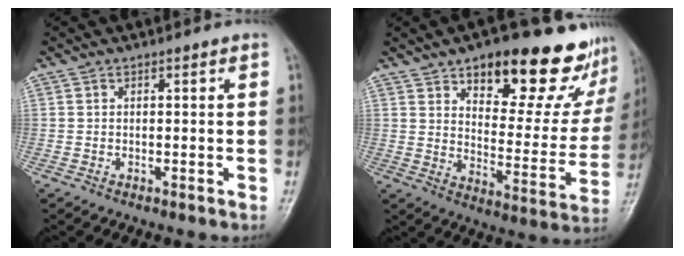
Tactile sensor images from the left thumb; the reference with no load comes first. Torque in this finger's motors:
{"motor_torque": [0.50, 0.68, 1.17, -1.60, 0.12]}